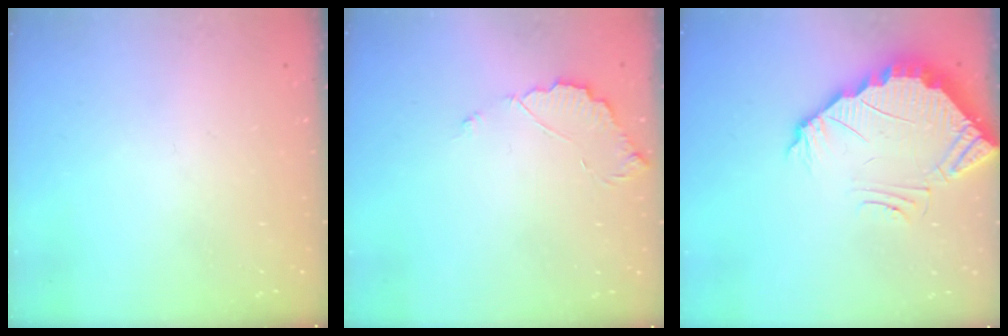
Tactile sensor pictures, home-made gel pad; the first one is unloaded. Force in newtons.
{"total": 3.9, "press": 3.8, "slide": 0.3}
{"total": 4.0, "press": 4.0, "slide": 0.2}